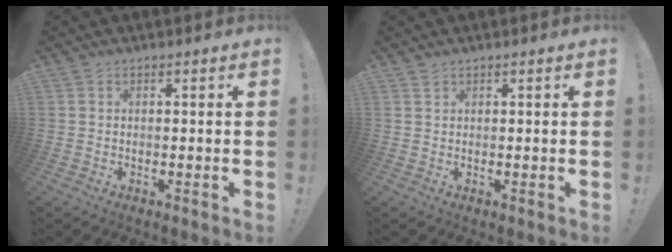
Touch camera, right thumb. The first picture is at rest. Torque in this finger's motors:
{"motor_torque": [-0.12, 0.07, -0.09, 0.23, 0.00]}